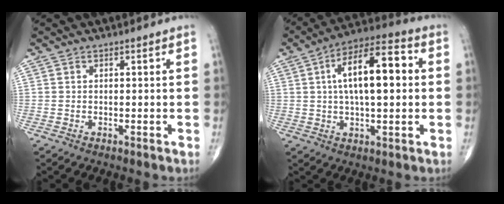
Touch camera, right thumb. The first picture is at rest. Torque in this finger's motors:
{"motor_torque": [1.13, 3.88, 1.60, 0.26, 0.40]}